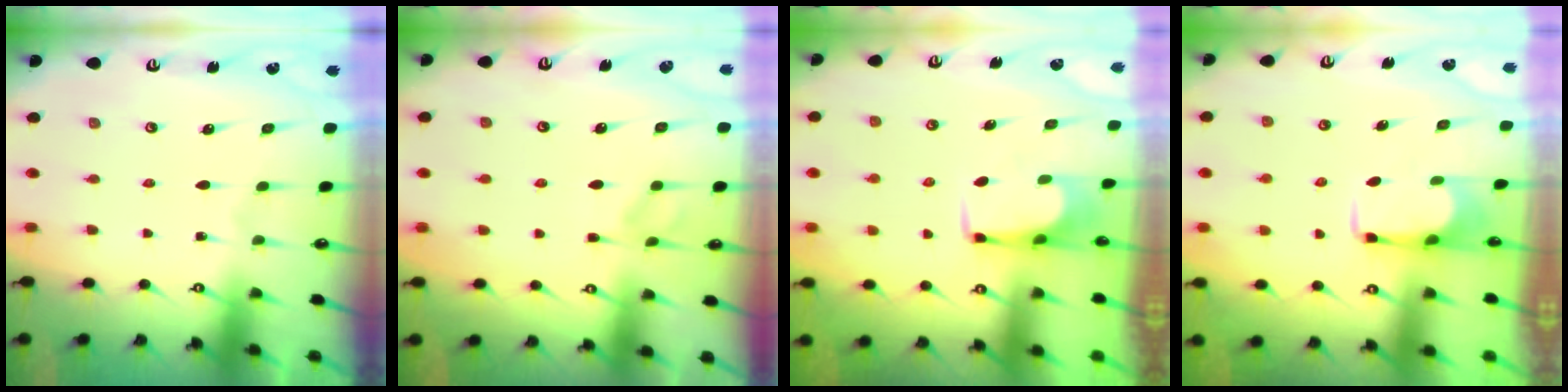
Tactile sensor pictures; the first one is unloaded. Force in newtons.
{"total": 4.5, "press": 4.4, "slide": 0.5}
{"total": 4.0, "press": 4.0, "slide": 0.4}
{"total": 2.8, "press": 2.8, "slide": 0.5}